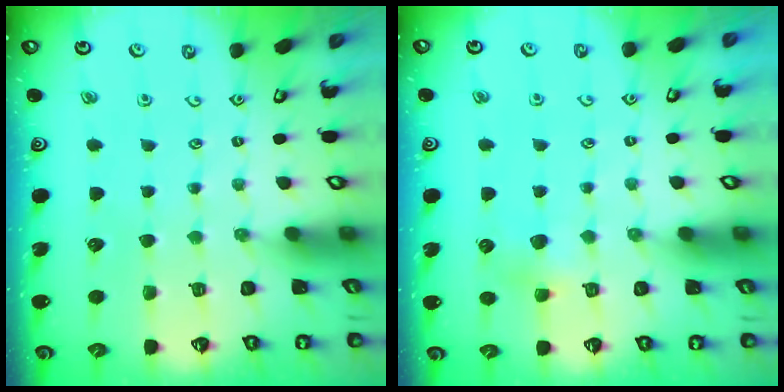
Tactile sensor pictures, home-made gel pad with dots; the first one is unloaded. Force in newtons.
{"total": 4.2, "press": 4.2, "slide": 0.4}